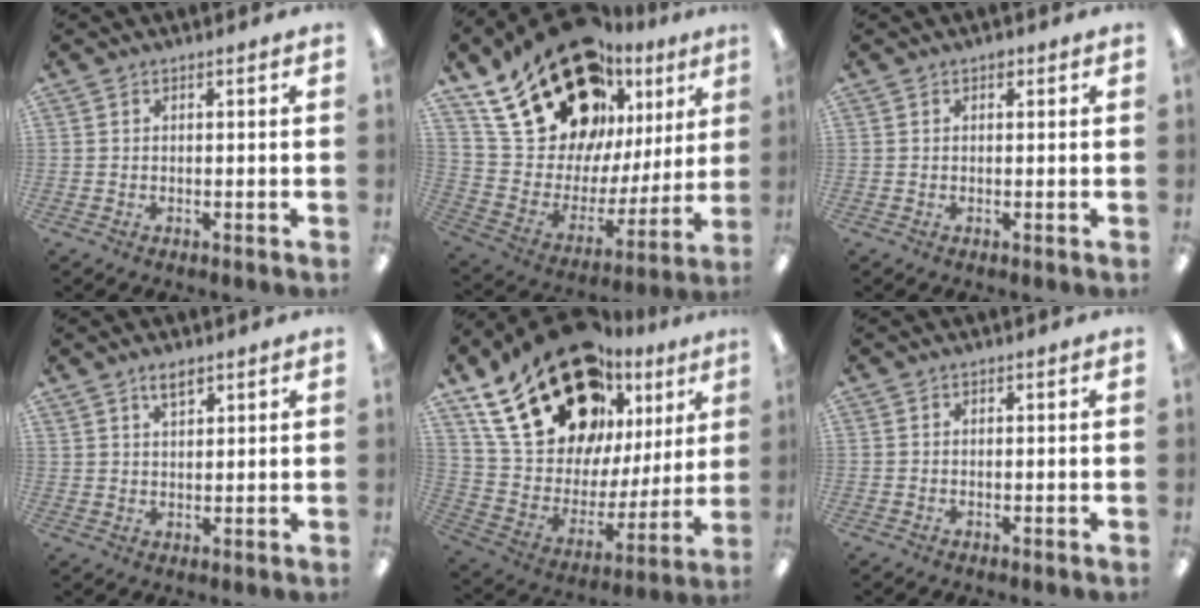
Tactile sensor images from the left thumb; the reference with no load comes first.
{"total": 25.9, "force": [18.1, 13.3, 12.9], "torque": [-0.224, -0.103, 0.337]}
{"total": 0.9, "force": [0.5, 0.6, 0.5], "torque": [-0.002, 0.000, 0.007]}
{"total": 3.4, "force": [2.7, 1.6, 1.5], "torque": [-0.025, -0.005, 0.048]}
{"total": 27.4, "force": [17.6, 14.6, 15.1], "torque": [-0.265, -0.098, 0.326]}
{"total": 0.0}